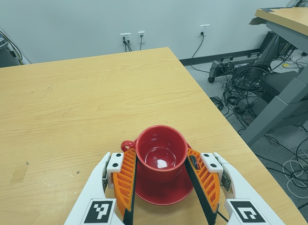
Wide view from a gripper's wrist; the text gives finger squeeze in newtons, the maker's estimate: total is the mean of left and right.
{"total": 0.6, "left": 0.3, "right": 0.8}